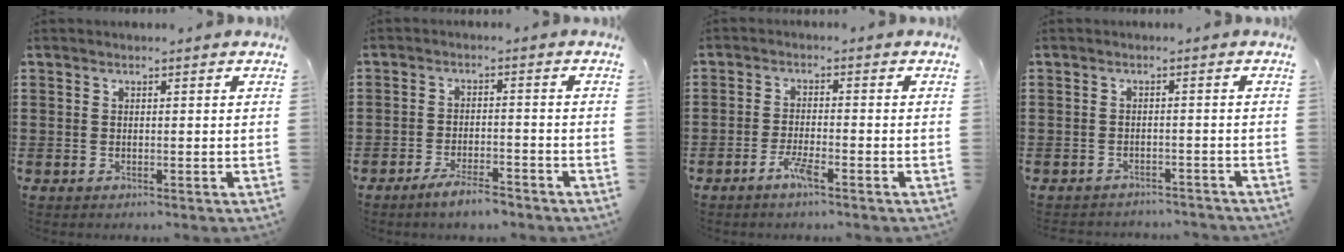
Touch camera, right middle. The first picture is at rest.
{"total": 4.2, "force": [-3.5, 0.6, 2.2], "torque": [-0.043, 0.002, -0.066]}
{"total": 3.4, "force": [-2.1, 0.5, 2.6], "torque": [-0.065, -0.005, -0.044]}
{"total": 2.0, "force": [-2.0, 0.2, 0.0], "torque": [-0.007, 0.000, -0.043]}